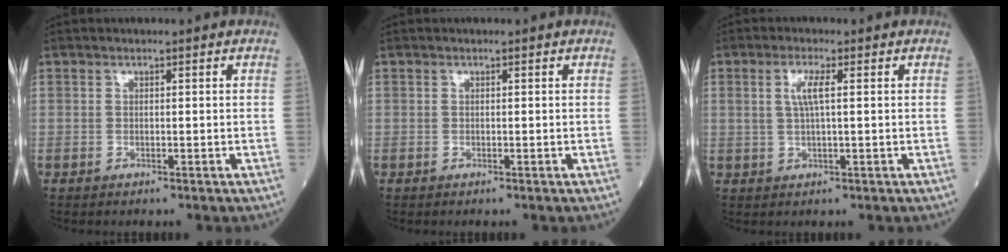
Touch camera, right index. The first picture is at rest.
{"total": 0.0}
{"total": 3.4, "force": [0.9, 0.4, 3.3], "torque": [-0.071, 0.004, 0.017]}